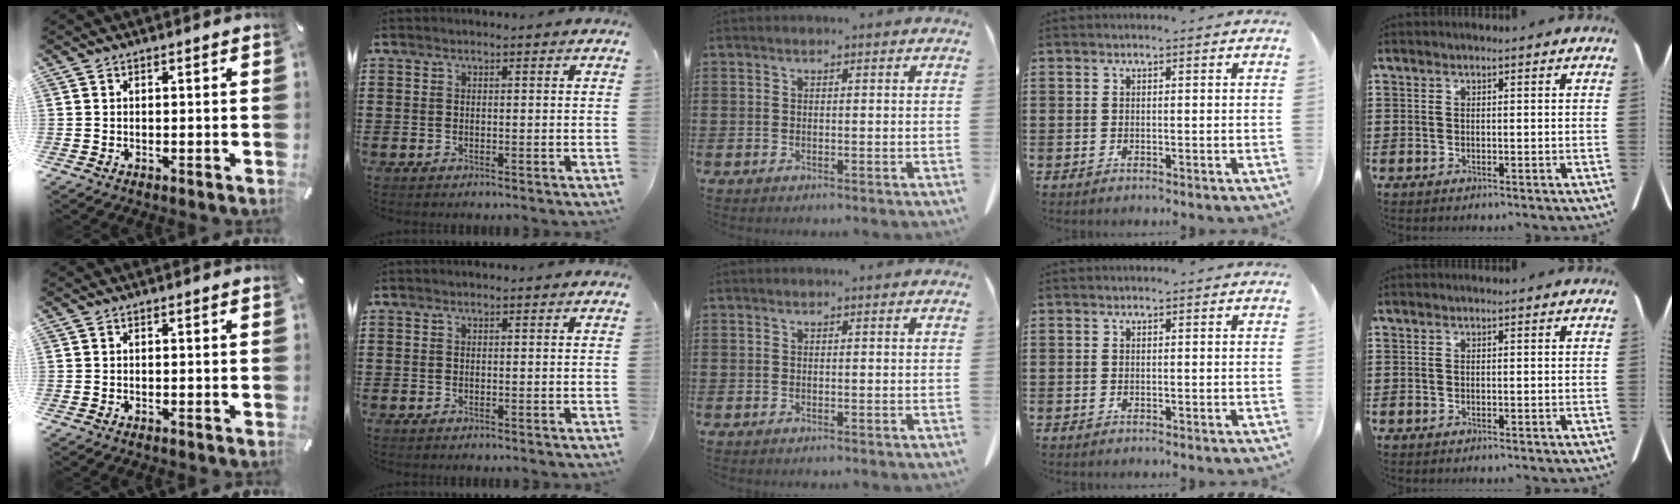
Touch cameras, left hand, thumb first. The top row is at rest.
{}